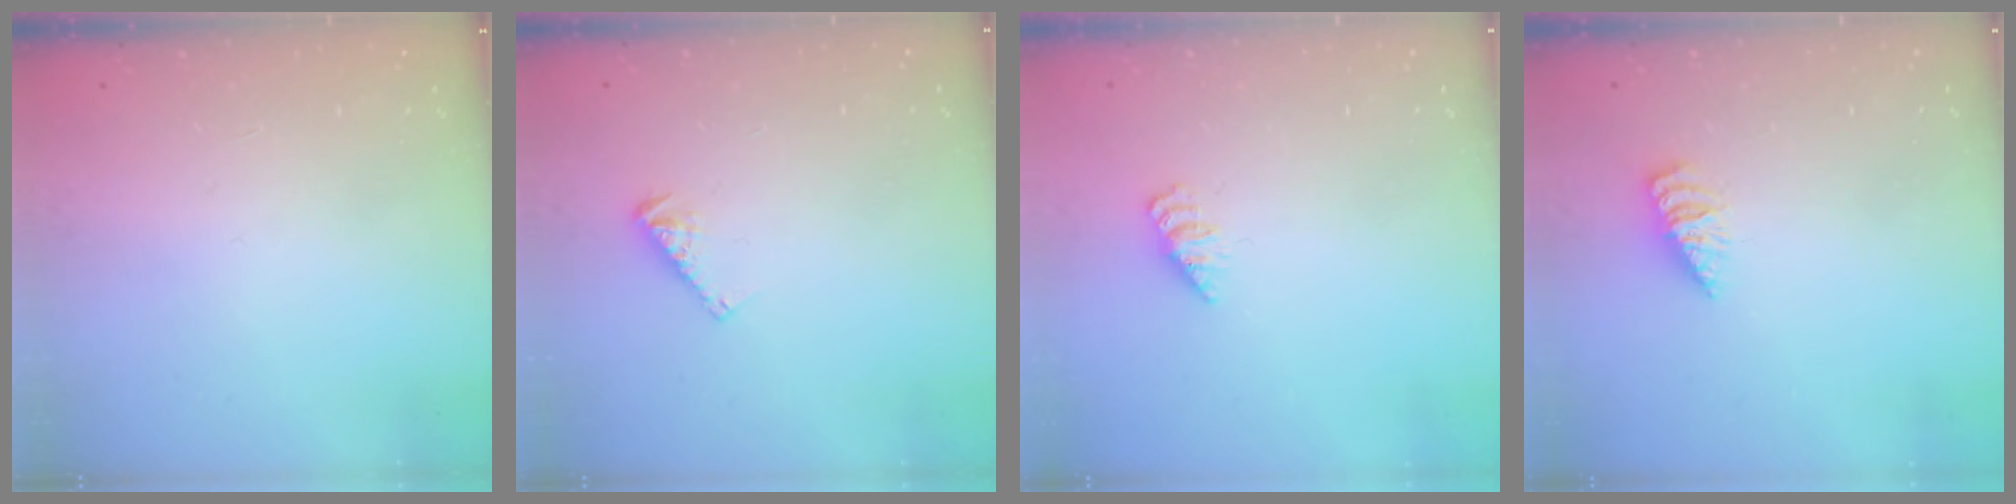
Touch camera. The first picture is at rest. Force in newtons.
{"total": 4.5, "press": 4.5, "slide": 0.0}
{"total": 2.2, "press": 2.2, "slide": 0.3}
{"total": 1.8, "press": 1.8, "slide": 0.2}